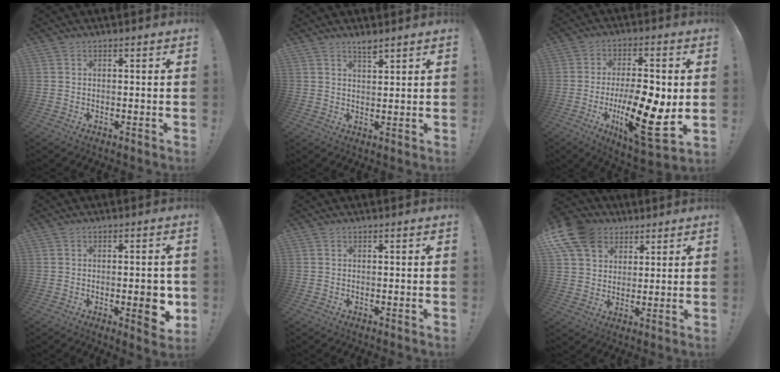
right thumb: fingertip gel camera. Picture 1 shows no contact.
{"total": 3.1, "force": [2.6, 0.6, 1.4], "torque": [-0.017, -0.019, 0.043]}
{"total": 18.9, "force": [-3.1, 6.5, 17.5], "torque": [-0.290, 0.002, -0.043]}
{"total": 6.6, "force": [-1.2, 2.6, 5.9], "torque": [-0.063, -0.001, -0.015]}
{"total": 0.0}
{"total": 13.2, "force": [6.4, 10.0, 5.8], "torque": [-0.103, -0.037, 0.129]}